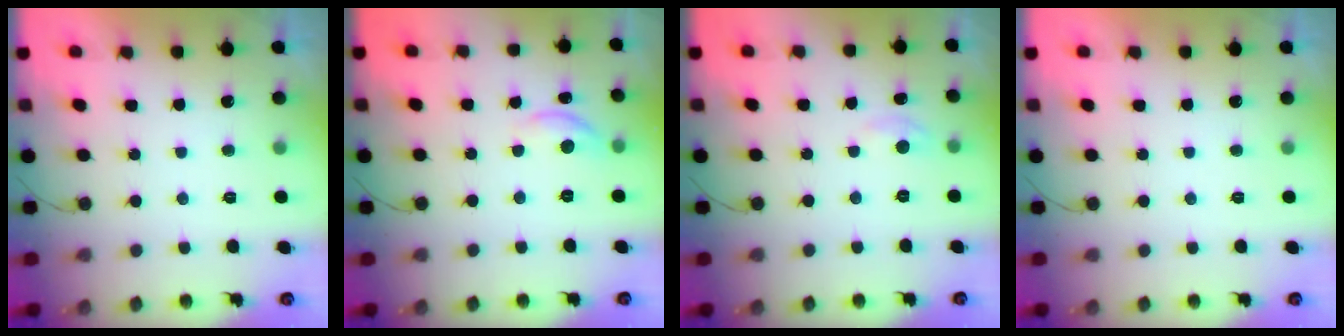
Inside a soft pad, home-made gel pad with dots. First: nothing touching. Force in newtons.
{"total": 6.1, "press": 6.0, "slide": 0.6}
{"total": 3.0, "press": 3.0, "slide": 0.4}
{"total": 0.0}